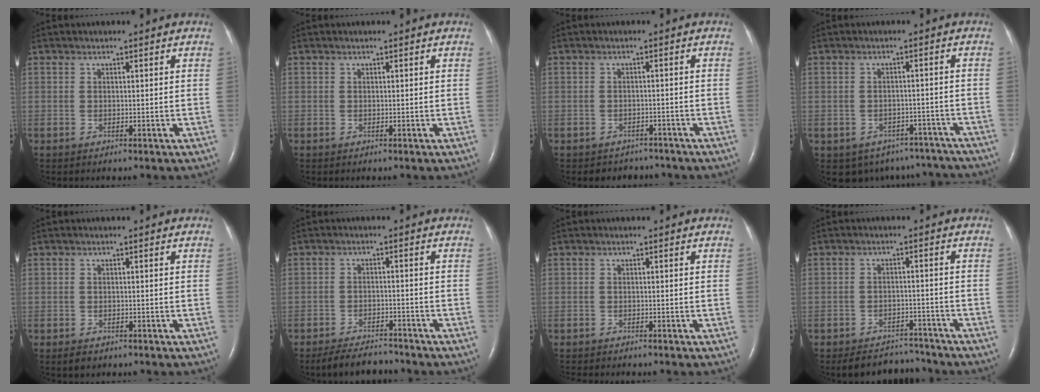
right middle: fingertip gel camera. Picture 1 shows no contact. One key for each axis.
{"total": 0.0}
{"total": 3.8, "fx": -3.4, "fy": 1.8, "fz": -0.1, "tx": -0.006, "ty": 0.010, "tz": -0.043}
{"total": 10.8, "fx": -8.9, "fy": 5.8, "fz": 1.7, "tx": -0.020, "ty": 0.019, "tz": -0.091}
{"total": 1.4, "fx": -1.0, "fy": 0.7, "fz": 0.7, "tx": -0.018, "ty": -0.001, "tz": -0.011}
{"total": 5.6, "fx": -5.2, "fy": 1.2, "fz": 1.4, "tx": -0.029, "ty": -0.015, "tz": -0.087}
{"total": 3.1, "fx": -2.9, "fy": 0.2, "fz": 1.3, "tx": -0.020, "ty": -0.005, "tz": -0.038}
{"total": 6.2, "fx": -6.0, "fy": 1.5, "fz": 0.0, "tx": 0.002, "ty": 0.008, "tz": -0.089}